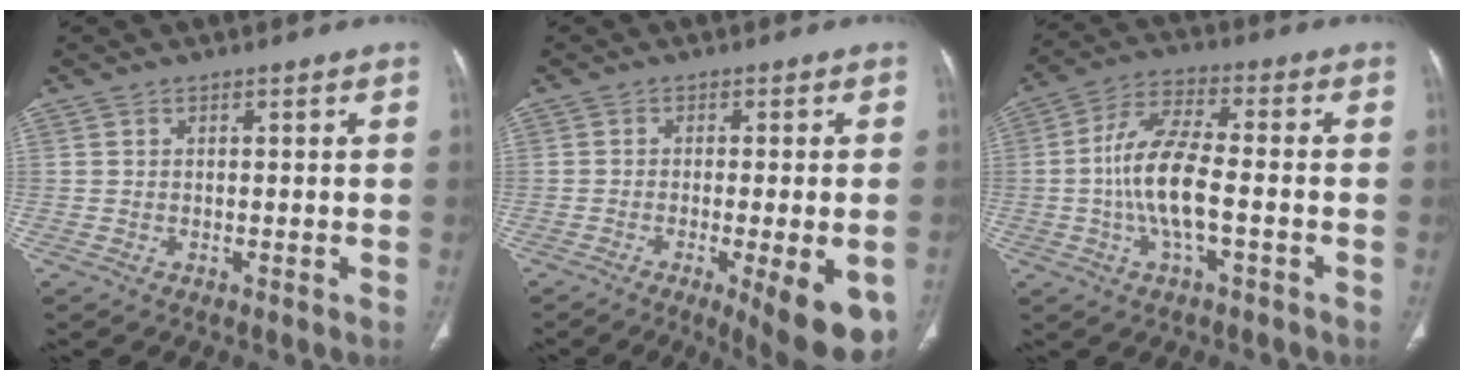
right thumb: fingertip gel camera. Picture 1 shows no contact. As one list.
[{"total": 13.4, "force": [-5.9, 3.5, 11.5], "torque": [-0.116, -0.006, -0.075]}, {"total": 11.5, "force": [-2.0, 4.1, 10.5], "torque": [-0.220, 0.026, -0.041]}]